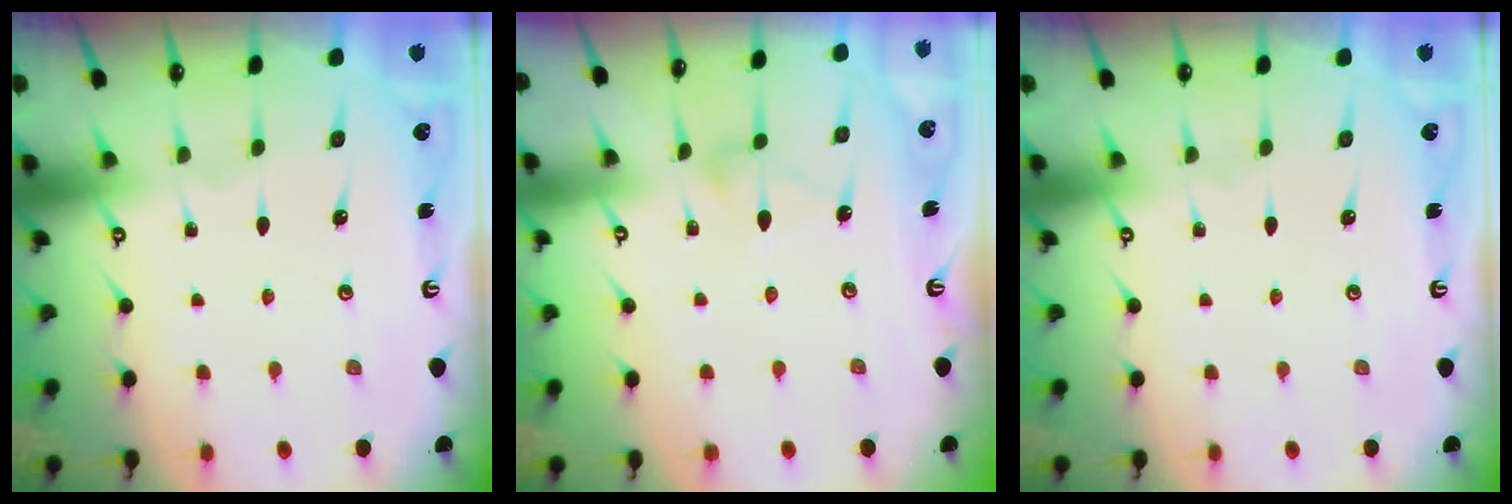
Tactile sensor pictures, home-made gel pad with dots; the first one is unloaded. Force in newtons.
{"total": 3.9, "press": 3.9, "slide": 0.4}
{"total": 0.0}